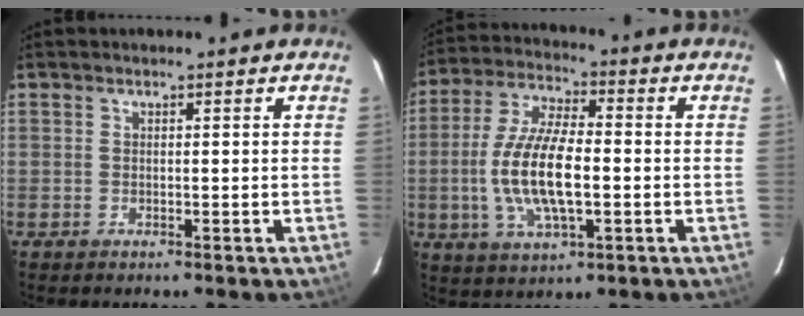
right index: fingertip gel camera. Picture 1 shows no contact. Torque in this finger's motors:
{"motor_torque": [1.64, -0.50, 1.05, 0.21]}